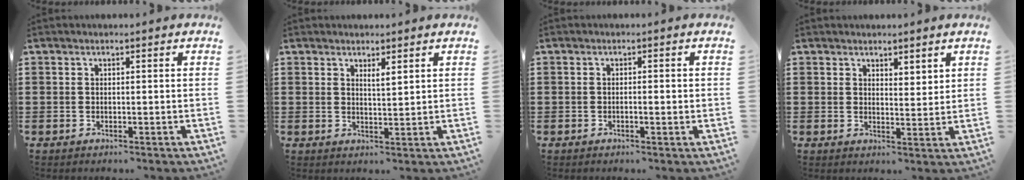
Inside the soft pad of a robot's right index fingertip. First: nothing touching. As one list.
[{"total": 1.7, "force": [1.4, 0.1, 0.9], "torque": [-0.019, 0.003, 0.024]}, {"total": 1.2, "force": [-0.3, 0.1, 1.1], "torque": [-0.019, -0.002, -0.006]}, {"total": 2.2, "force": [2.1, 0.7, 0.1], "torque": [-0.008, 0.005, 0.042]}]